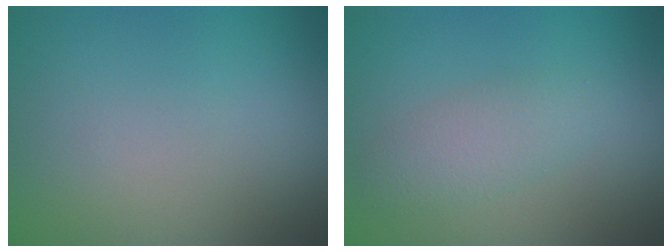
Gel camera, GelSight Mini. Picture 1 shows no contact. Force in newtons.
{"total": 2.4, "press": 2.4, "slide": 0.1}